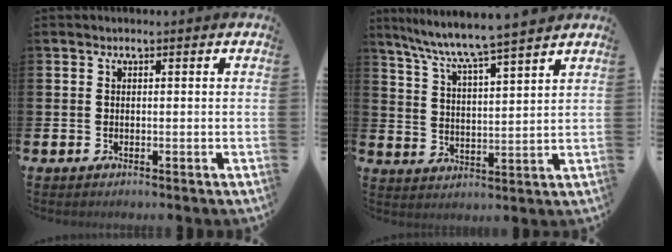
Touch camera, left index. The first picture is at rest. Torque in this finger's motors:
{"motor_torque": [0.47, -0.45, 0.81, 0.16]}